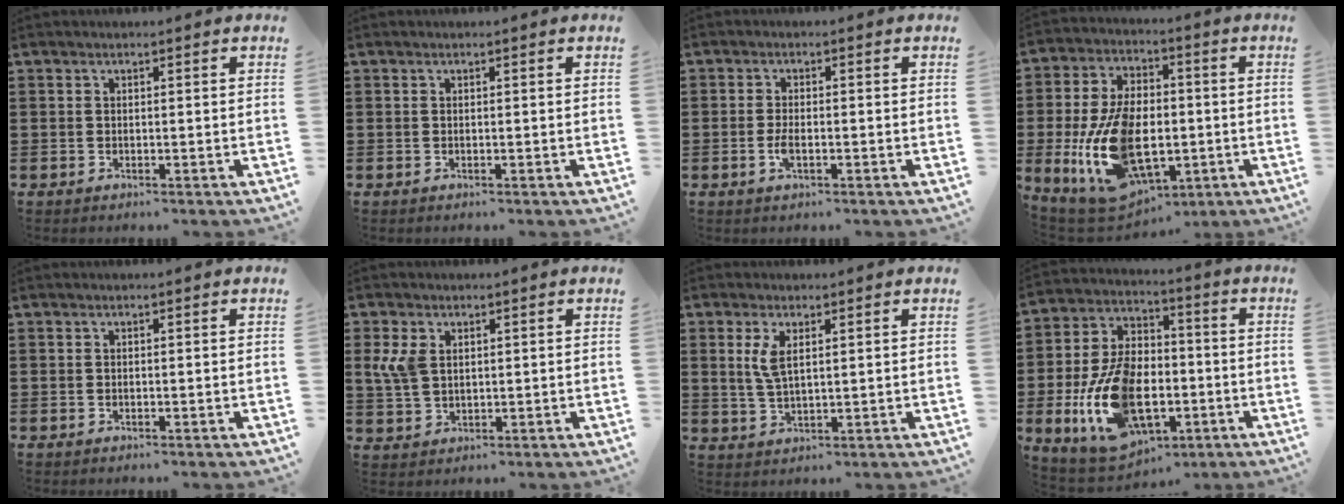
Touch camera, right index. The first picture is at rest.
{"total": 0.0}
{"total": 2.6, "force": [-0.8, 0.9, 2.3], "torque": [-0.057, -0.004, -0.019]}
{"total": 16.3, "force": [-2.6, 9.7, 12.9], "torque": [-0.278, -0.004, -0.043]}
{"total": 0.0}
{"total": 4.8, "force": [1.5, 3.1, 3.3], "torque": [-0.090, 0.004, 0.022]}
{"total": 4.0, "force": [1.4, 1.6, 3.3], "torque": [-0.073, 0.007, 0.023]}
{"total": 16.0, "force": [-3.6, 10.1, 11.8], "torque": [-0.255, 0.004, -0.060]}